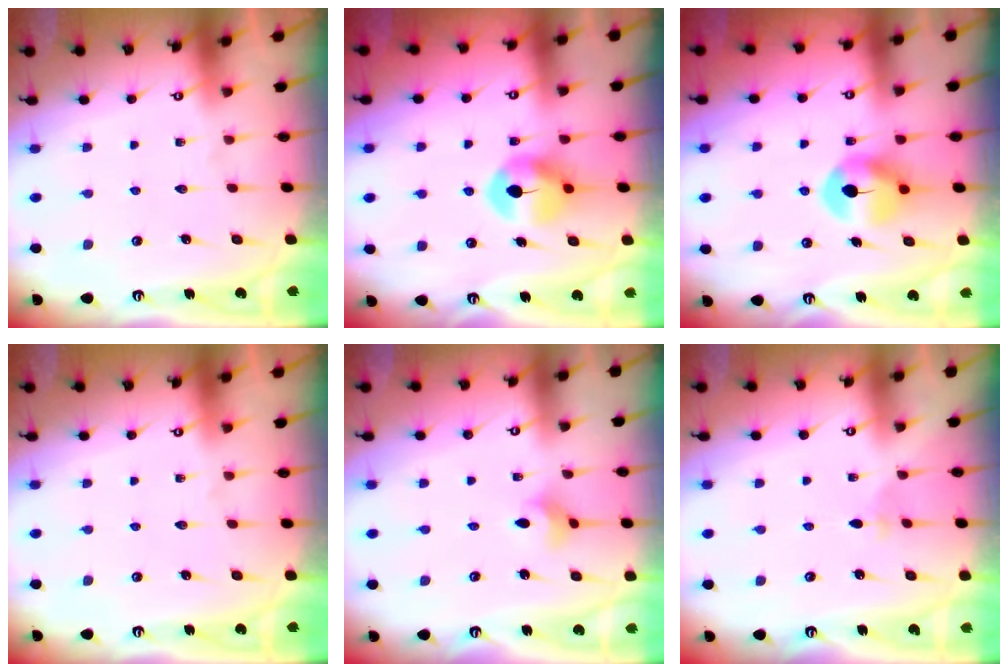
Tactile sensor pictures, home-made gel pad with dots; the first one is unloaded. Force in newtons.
{"total": 7.4, "press": 7.4, "slide": 0.3}
{"total": 8.3, "press": 8.2, "slide": 1.2}
{"total": 0.0}
{"total": 3.7, "press": 3.6, "slide": 0.7}
{"total": 2.0, "press": 1.9, "slide": 0.5}